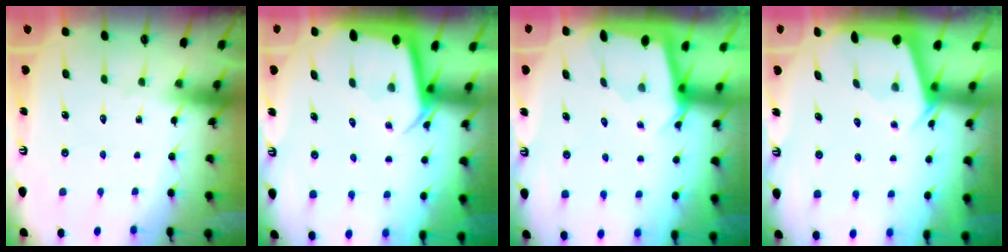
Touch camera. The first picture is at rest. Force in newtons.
{"total": 3.4, "press": 3.4, "slide": 0.1}
{"total": 1.3, "press": 1.3, "slide": 0.1}
{"total": 2.4, "press": 2.3, "slide": 0.3}